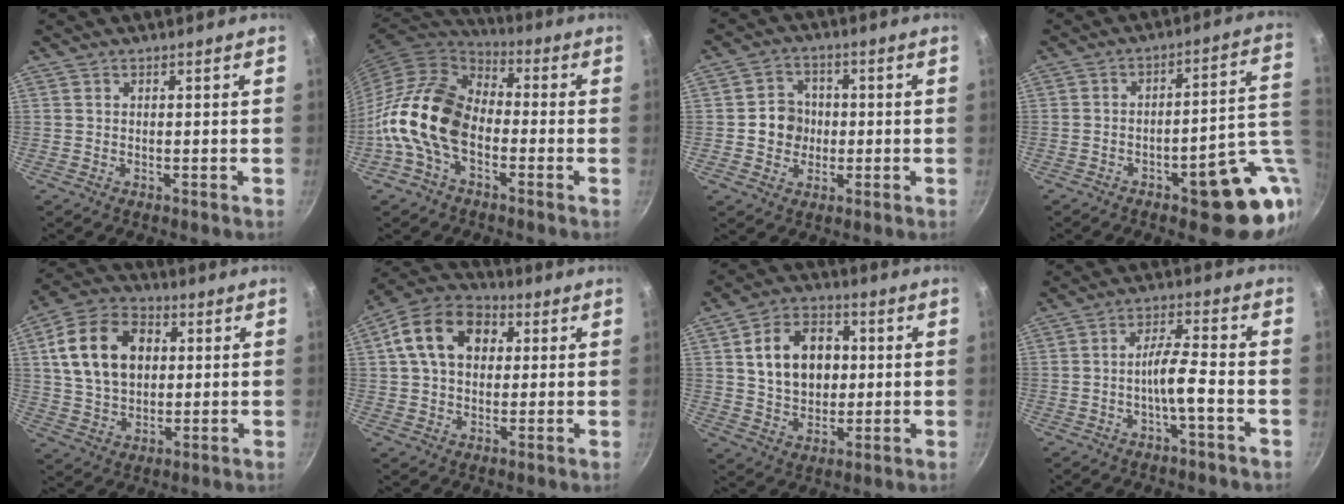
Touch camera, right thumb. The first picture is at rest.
{"total": 16.0, "force": [-4.1, 10.3, 11.5], "torque": [-0.192, 0.043, -0.100]}
{"total": 6.7, "force": [-0.4, 6.1, 2.7], "torque": [-0.007, 0.011, -0.014]}
{"total": 16.9, "force": [-4.9, 6.5, 14.8], "torque": [-0.130, 0.032, -0.056]}
{"total": 16.3, "force": [3.5, 11.6, 10.9], "torque": [-0.174, 0.008, 0.054]}
{"total": 14.3, "force": [3.5, 10.4, 9.2], "torque": [-0.135, 0.022, 0.042]}
{"total": 14.2, "force": [2.2, 10.5, 9.4], "torque": [-0.122, 0.009, 0.036]}
{"total": 6.1, "force": [-2.6, 1.1, 5.4], "torque": [-0.104, 0.035, -0.045]}